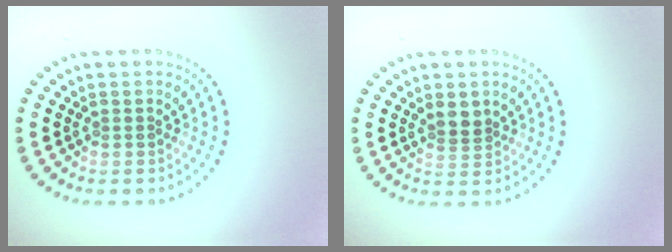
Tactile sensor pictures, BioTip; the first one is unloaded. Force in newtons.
{"total": 1.9, "press": 1.6, "slide": 0.9}